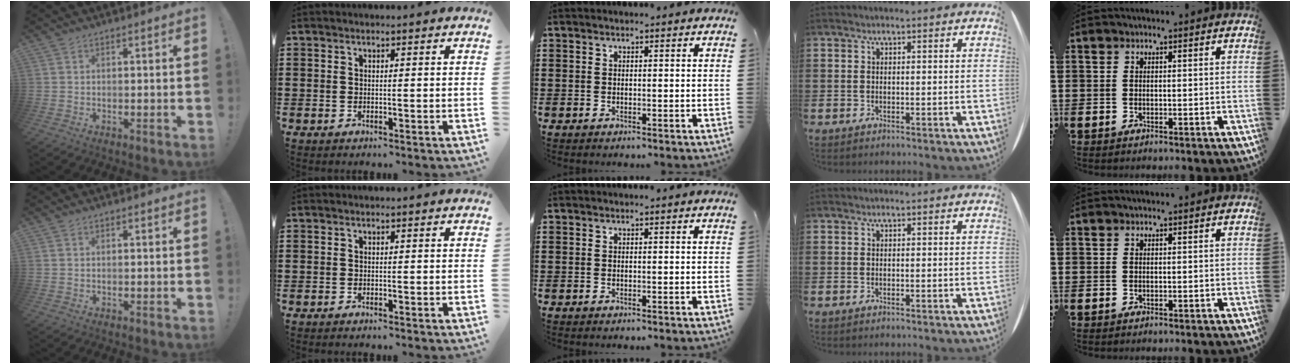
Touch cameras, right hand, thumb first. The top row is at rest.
{}